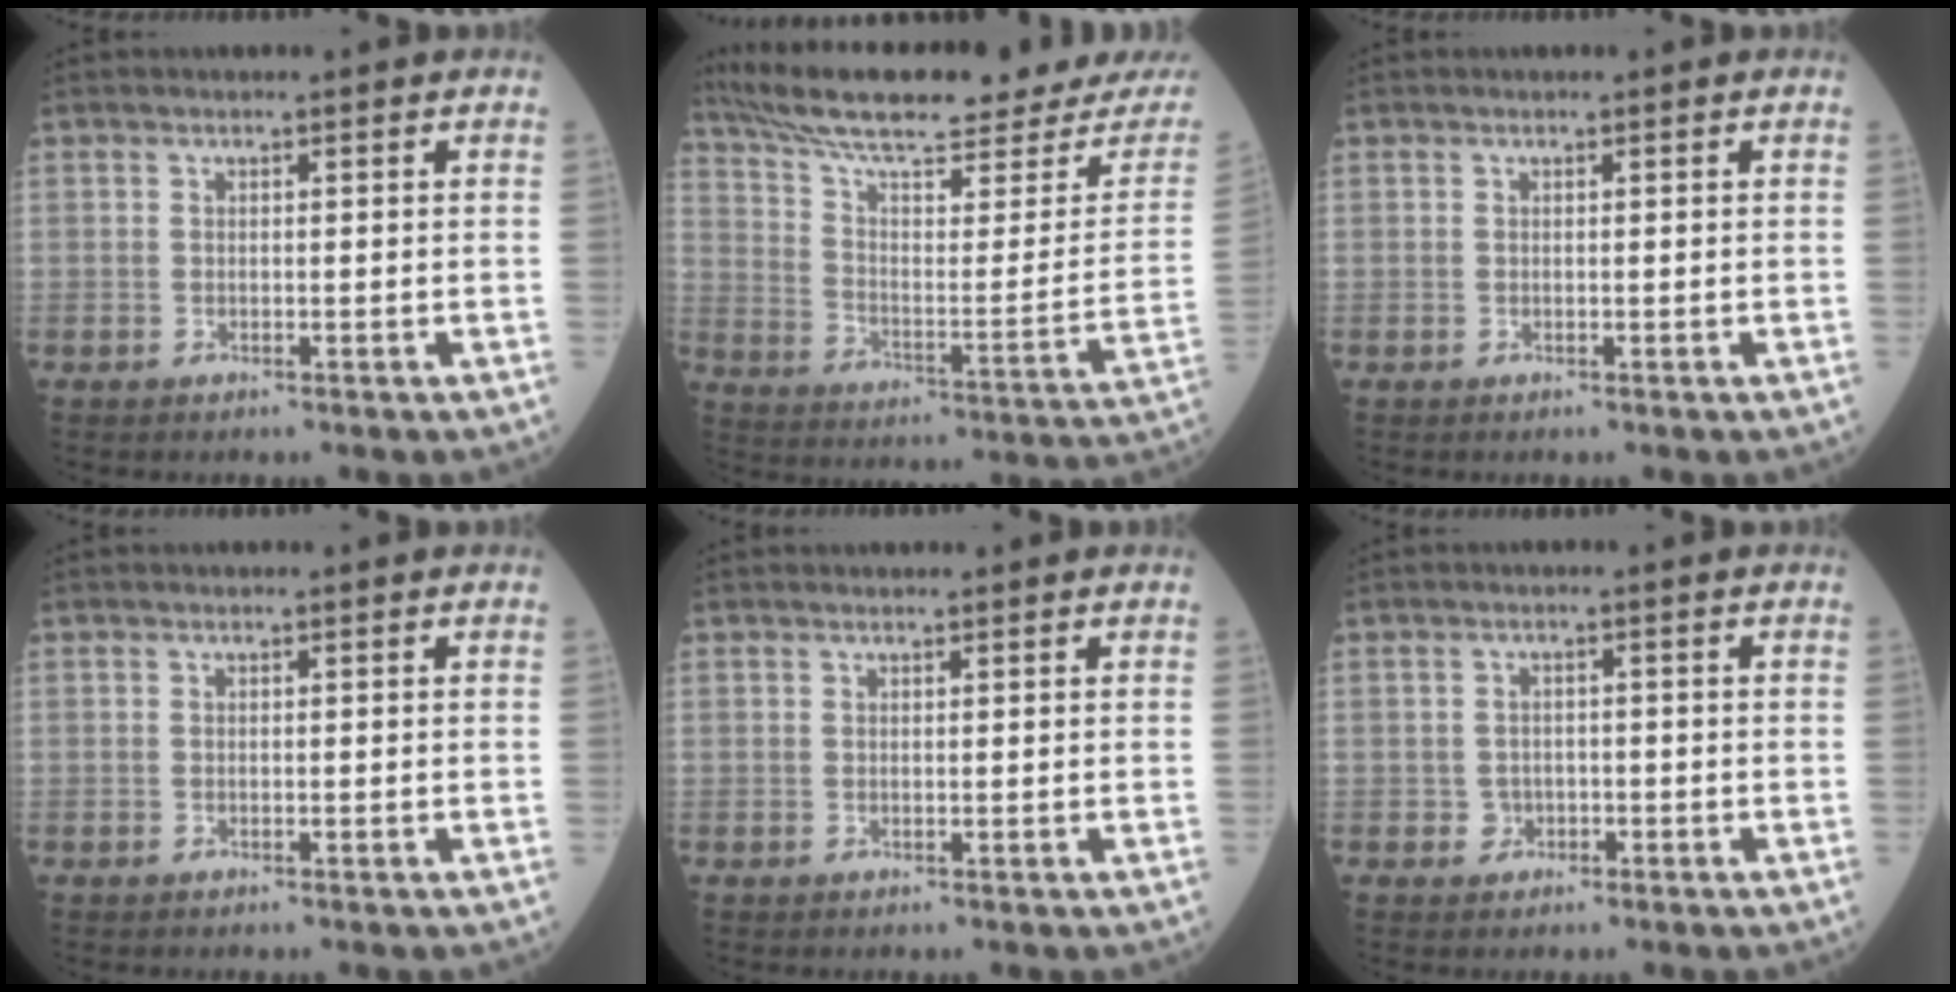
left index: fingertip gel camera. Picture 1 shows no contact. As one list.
[{"total": 24.1, "force": [21.7, 2.5, 10.3], "torque": [-0.169, -0.045, 0.307]}, {"total": 0.0}, {"total": 0.0}, {"total": 1.3, "force": [1.3, 0.1, 0.4], "torque": [-0.006, 0.011, 0.020]}, {"total": 1.8, "force": [-0.8, 1.6, 0.4], "torque": [-0.005, 0.006, -0.012]}]